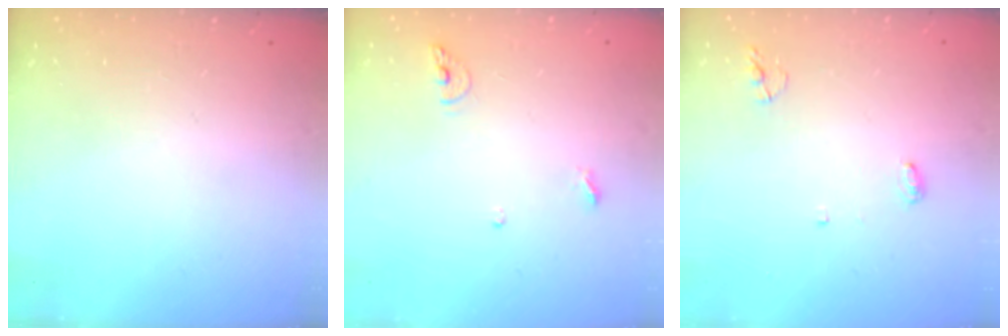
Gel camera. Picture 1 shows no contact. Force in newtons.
{"total": 6.8, "press": 6.6, "slide": 1.2}
{"total": 4.0, "press": 3.9, "slide": 0.3}